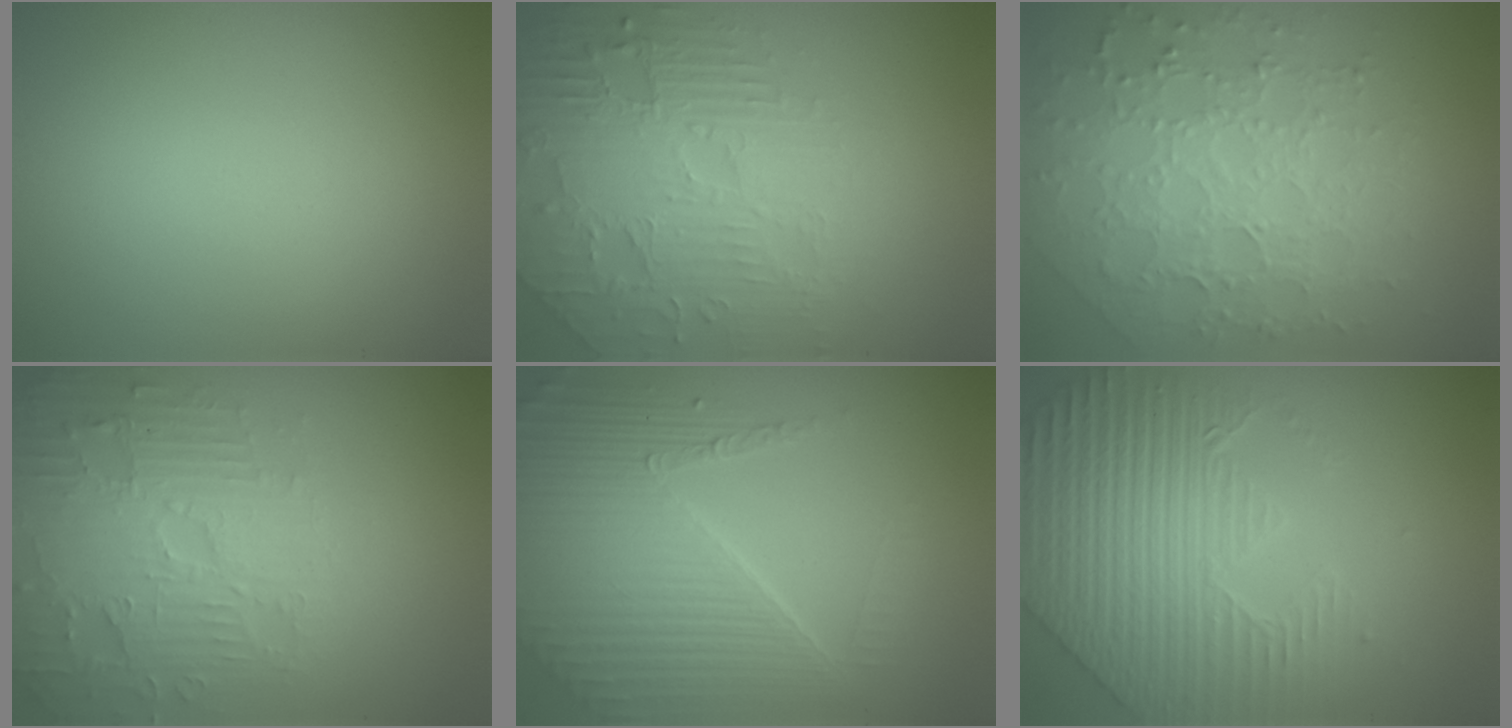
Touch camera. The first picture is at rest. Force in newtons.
{"total": 4.7, "press": 4.4, "slide": 1.6}
{"total": 7.2, "press": 5.2, "slide": 5.0}
{"total": 4.6, "press": 4.4, "slide": 1.2}
{"total": 7.0, "press": 5.1, "slide": 4.8}
{"total": 6.5, "press": 5.6, "slide": 3.2}